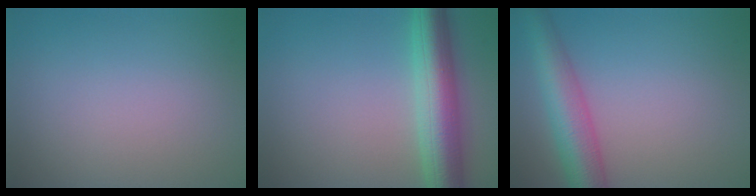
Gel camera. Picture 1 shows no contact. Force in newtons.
{"total": 6.8, "press": 6.8, "slide": 0.1}
{"total": 6.1, "press": 6.1, "slide": 0.2}